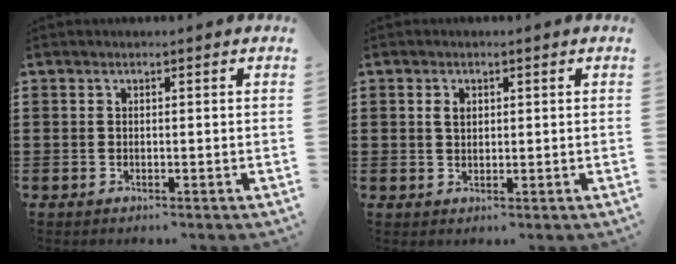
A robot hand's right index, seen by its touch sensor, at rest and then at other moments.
{"total": 1.8, "force": [0.6, 1.1, 1.2], "torque": [-0.028, 0.006, 0.011]}